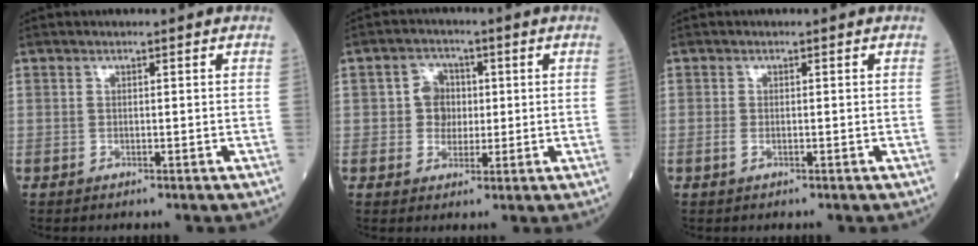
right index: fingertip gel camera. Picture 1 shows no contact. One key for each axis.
{"total": 4.2, "fx": 0.3, "fy": 3.8, "fz": 1.8, "tx": -0.025, "ty": 0.014, "tz": 0.004}
{"total": 0.8, "fx": -0.3, "fy": 0.4, "fz": 0.7, "tx": -0.019, "ty": -0.001, "tz": -0.005}